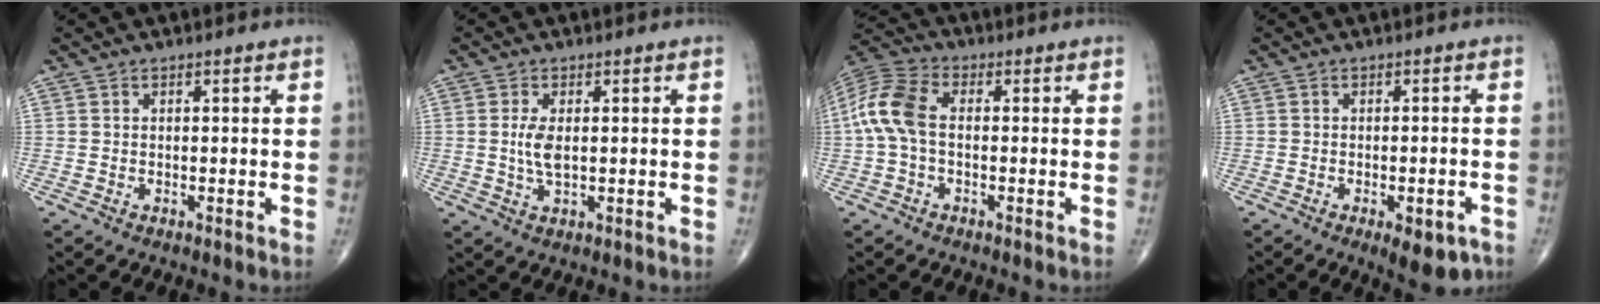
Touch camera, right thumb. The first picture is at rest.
{"total": 4.1, "force": [0.3, 1.9, 3.7], "torque": [-0.078, -0.006, 0.010]}
{"total": 9.4, "force": [-0.2, 5.5, 7.6], "torque": [-0.172, 0.026, -0.013]}
{"total": 6.6, "force": [-3.4, 2.6, 5.0], "torque": [-0.057, 0.008, -0.039]}